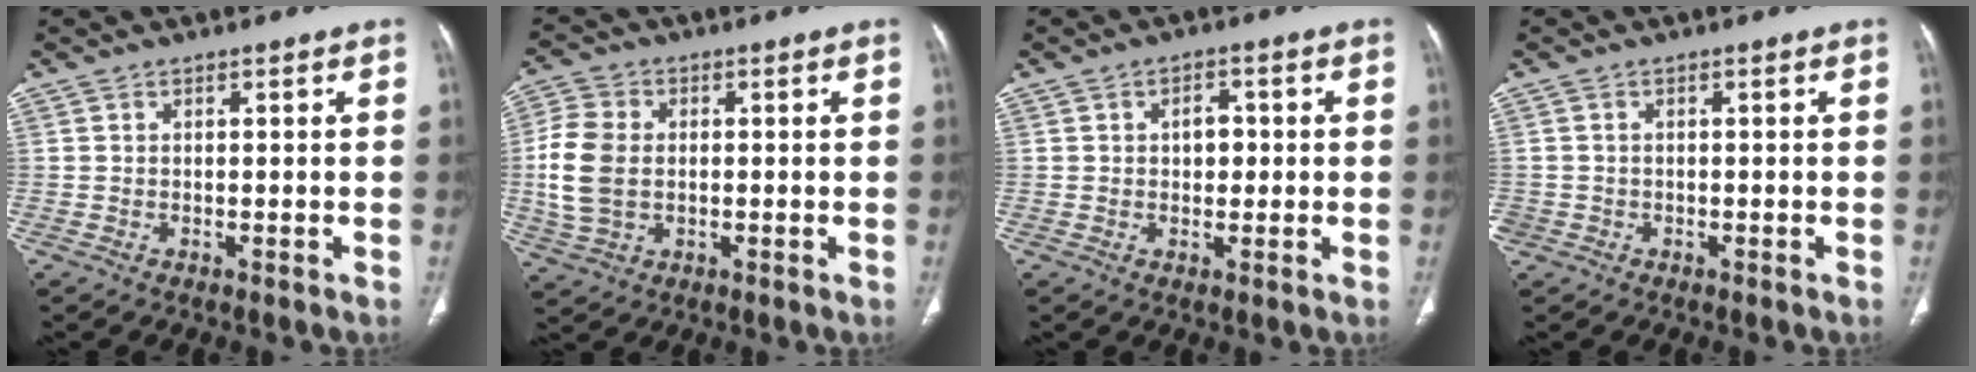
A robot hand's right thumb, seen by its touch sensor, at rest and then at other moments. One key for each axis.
{"total": 10.3, "fx": -0.2, "fy": 7.3, "fz": 7.2, "tx": -0.159, "ty": 0.006, "tz": -0.004}
{"total": 3.5, "fx": 0.3, "fy": 2.5, "fz": 2.5, "tx": -0.020, "ty": 0.006, "tz": 0.003}
{"total": 1.8, "fx": -0.7, "fy": 1.7, "fz": 0.4, "tx": -0.003, "ty": 0.007, "tz": -0.014}